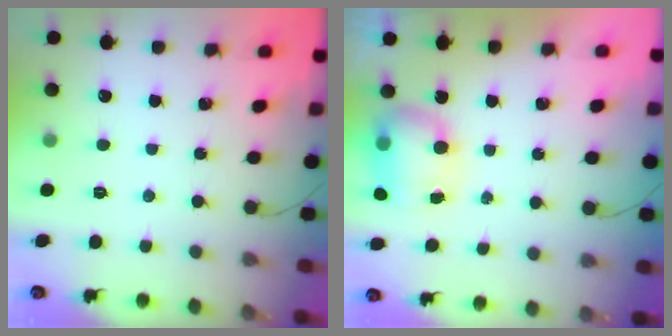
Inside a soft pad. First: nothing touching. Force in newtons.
{"total": 7.8, "press": 7.7, "slide": 1.1}